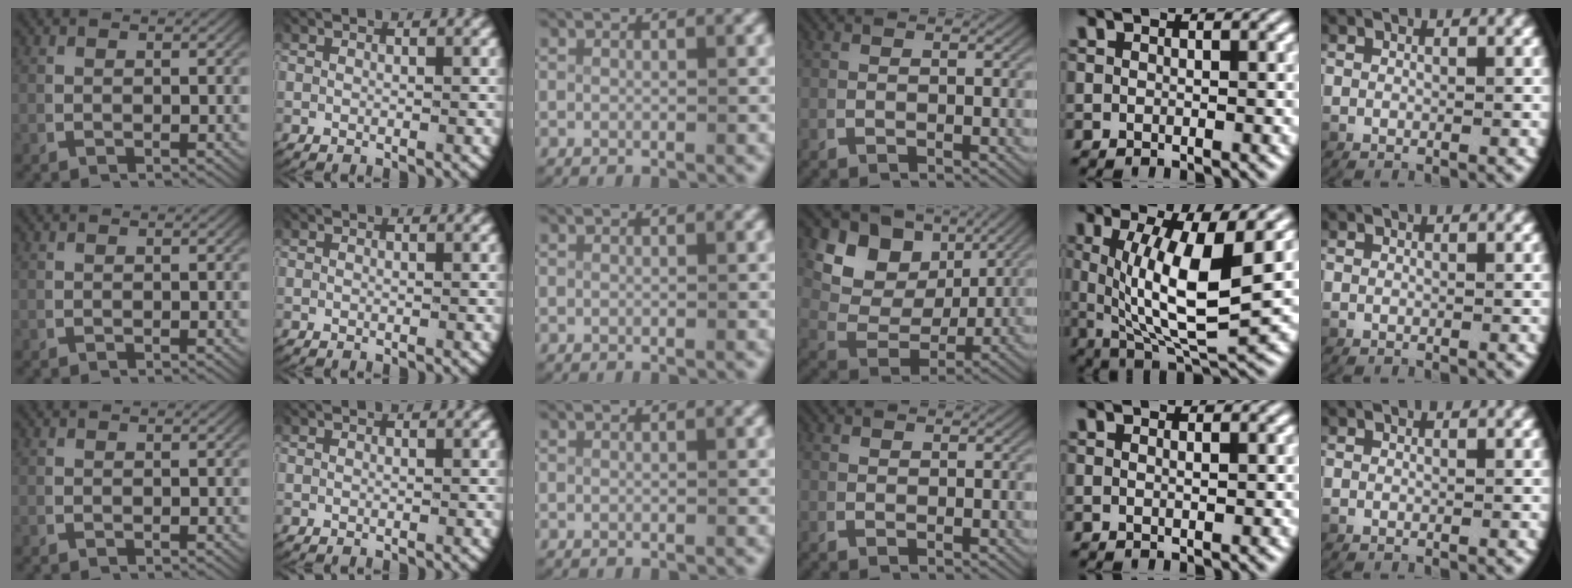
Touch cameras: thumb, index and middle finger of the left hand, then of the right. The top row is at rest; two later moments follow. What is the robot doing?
{"motion": "lift_and_place", "object": "key"}